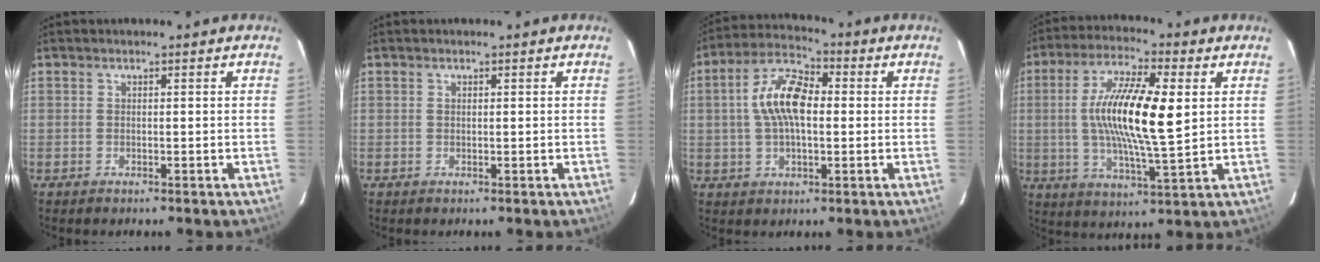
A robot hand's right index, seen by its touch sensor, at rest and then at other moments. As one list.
[{"total": 0.0}, {"total": 10.9, "force": [0.9, 5.5, 9.4], "torque": [-0.182, 0.023, 0.013]}, {"total": 15.6, "force": [2.2, 3.5, 15.0], "torque": [-0.277, 0.004, 0.037]}]